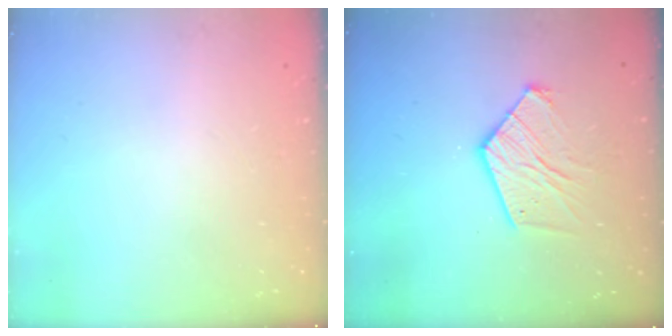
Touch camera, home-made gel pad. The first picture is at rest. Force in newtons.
{"total": 12.0, "press": 11.9, "slide": 1.0}